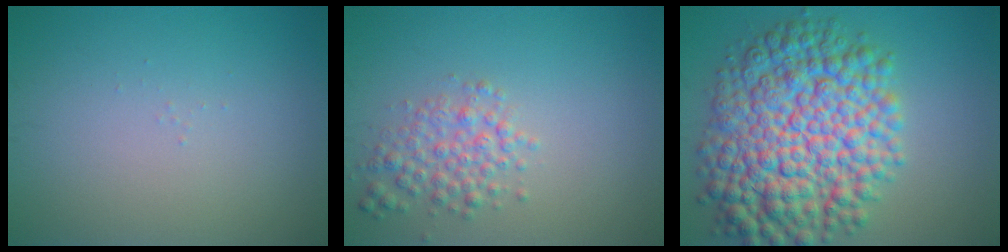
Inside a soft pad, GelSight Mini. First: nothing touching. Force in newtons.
{"total": 2.8, "press": 2.8, "slide": 0.1}
{"total": 12.6, "press": 12.6, "slide": 0.3}